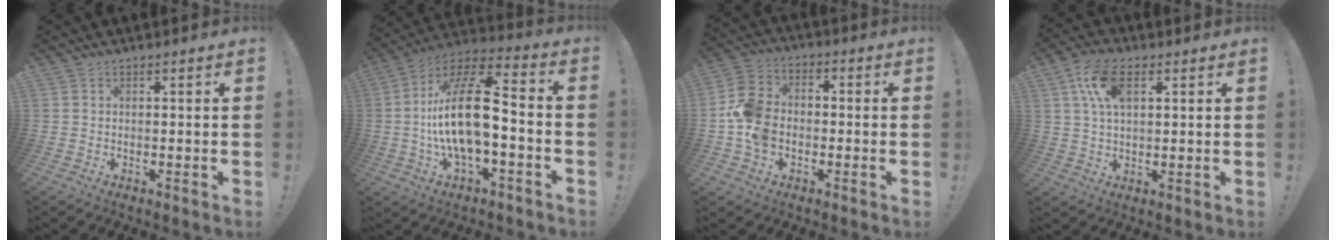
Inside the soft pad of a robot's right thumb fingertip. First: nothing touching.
{"total": 19.6, "force": [-2.4, 7.9, 17.8], "torque": [-0.332, 0.012, -0.043]}
{"total": 11.9, "force": [-3.7, 8.9, 6.9], "torque": [-0.138, 0.030, -0.066]}
{"total": 10.6, "force": [4.0, 6.0, 7.8], "torque": [-0.141, 0.003, 0.076]}